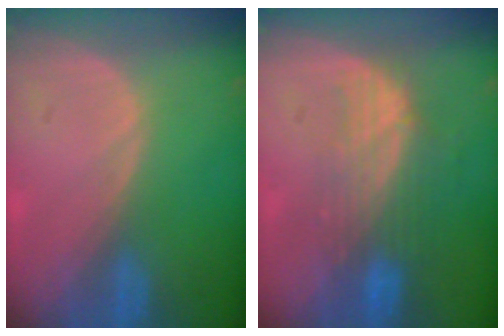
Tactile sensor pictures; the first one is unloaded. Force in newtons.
{"total": 7.5, "press": 6.9, "slide": 2.8}